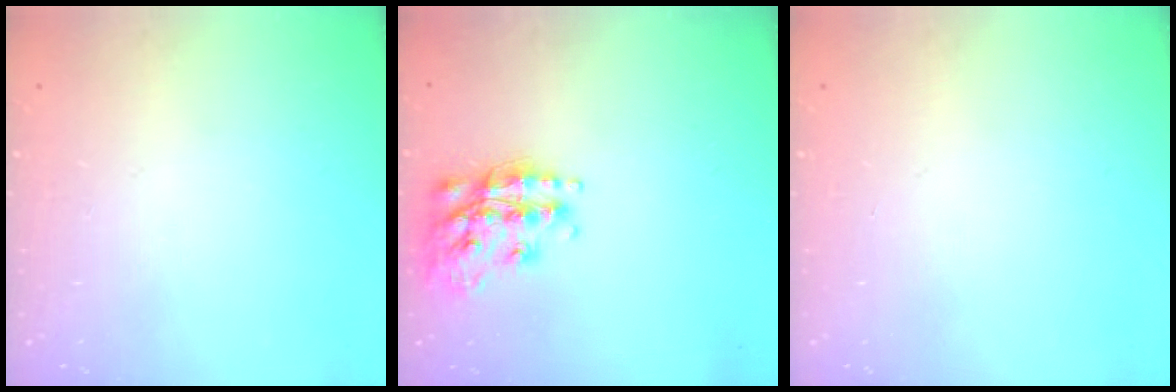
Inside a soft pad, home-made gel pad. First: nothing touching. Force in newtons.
{"total": 18.8, "press": 18.7, "slide": 1.2}
{"total": 0.0}